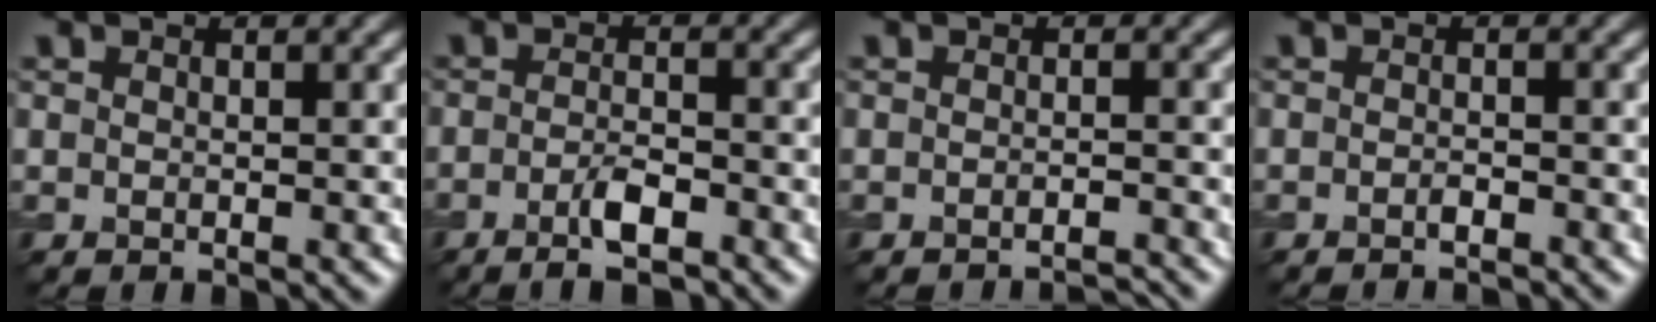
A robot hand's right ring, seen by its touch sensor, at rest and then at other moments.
{"total": 3.2, "force": [-1.9, 0.8, 2.5], "torque": [-0.050, -0.002, -0.037]}
{"total": 1.9, "force": [-1.8, 0.2, 0.6], "torque": [0.004, 0.003, -0.027]}
{"total": 1.2, "force": [-0.9, 0.2, 0.7], "torque": [-0.010, -0.002, -0.016]}